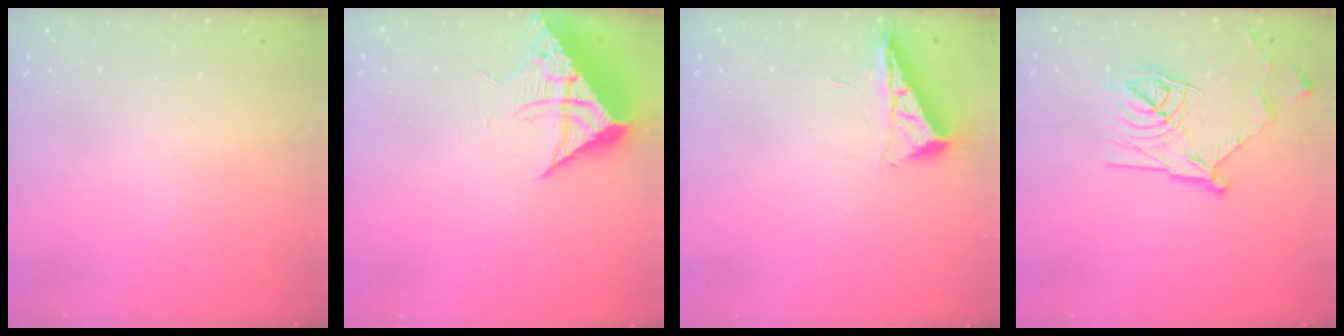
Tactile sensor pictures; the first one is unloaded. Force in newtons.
{"total": 9.7, "press": 9.7, "slide": 1.0}
{"total": 6.5, "press": 6.4, "slide": 0.9}
{"total": 16.1, "press": 16.1, "slide": 0.6}